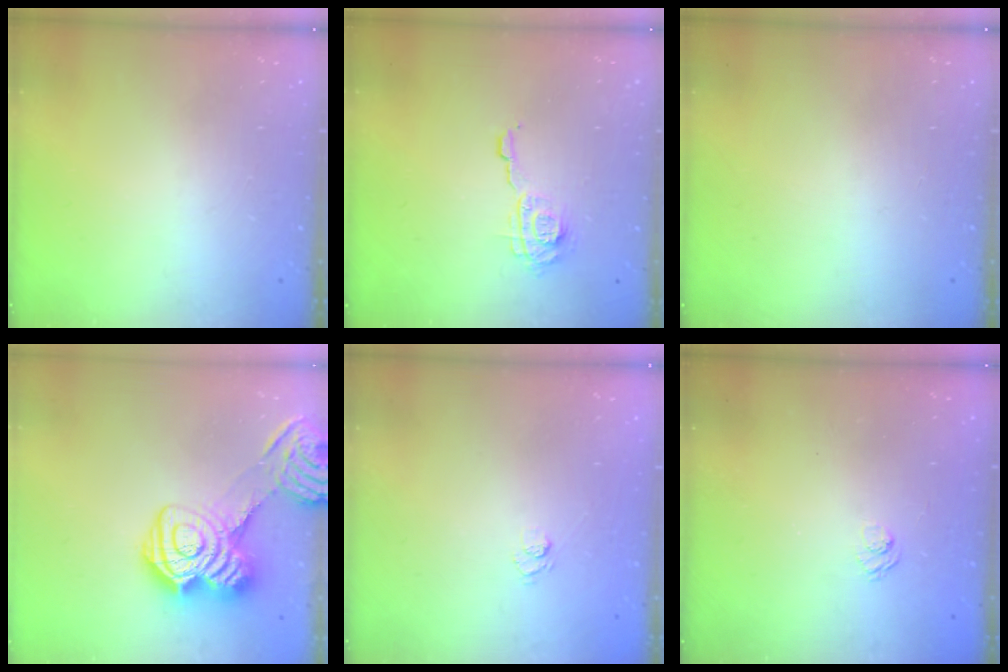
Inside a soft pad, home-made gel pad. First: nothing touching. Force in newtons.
{"total": 9.0, "press": 9.0, "slide": 0.4}
{"total": 0.0}
{"total": 16.9, "press": 16.8, "slide": 1.2}
{"total": 4.5, "press": 4.3, "slide": 1.2}
{"total": 2.4, "press": 2.0, "slide": 1.3}